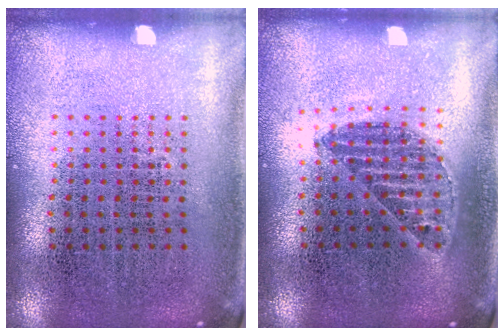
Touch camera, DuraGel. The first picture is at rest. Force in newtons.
{"total": 1.2, "press": 1.0, "slide": 0.5}